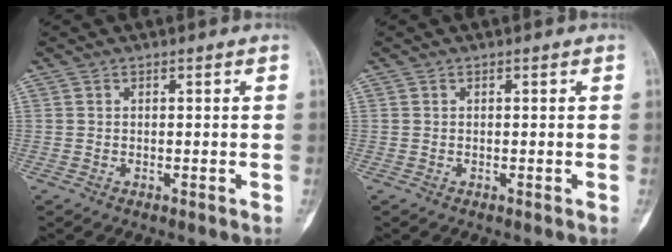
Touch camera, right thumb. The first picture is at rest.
{"total": 0.0}